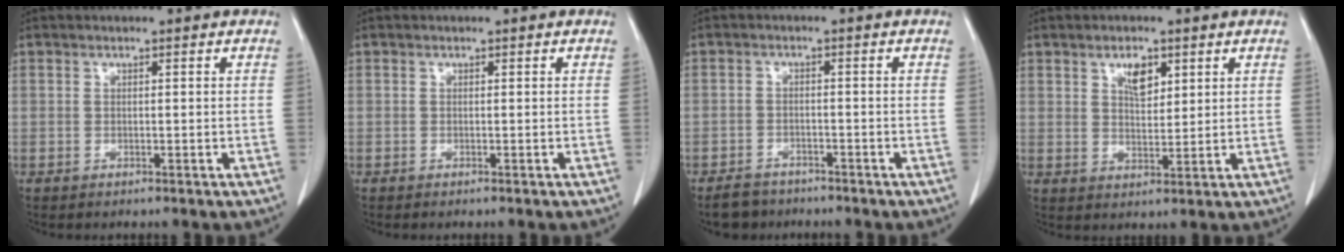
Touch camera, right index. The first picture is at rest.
{"total": 0.0}
{"total": 4.0, "force": [-3.5, 2.0, 0.4], "torque": [-0.013, -0.001, -0.059]}
{"total": 4.2, "force": [2.2, 1.9, 3.0], "torque": [-0.053, -0.001, 0.041]}